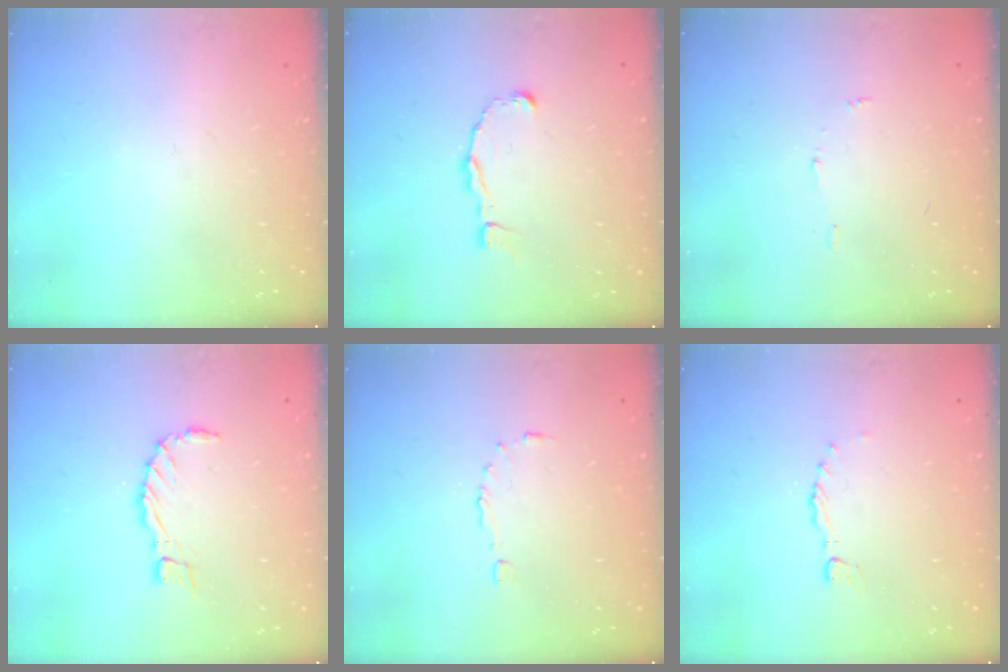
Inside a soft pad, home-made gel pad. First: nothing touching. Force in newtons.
{"total": 2.5, "press": 2.5, "slide": 0.2}
{"total": 4.4, "press": 4.3, "slide": 0.4}
{"total": 5.2, "press": 5.2, "slide": 0.7}
{"total": 4.7, "press": 4.7, "slide": 0.4}
{"total": 0.0}